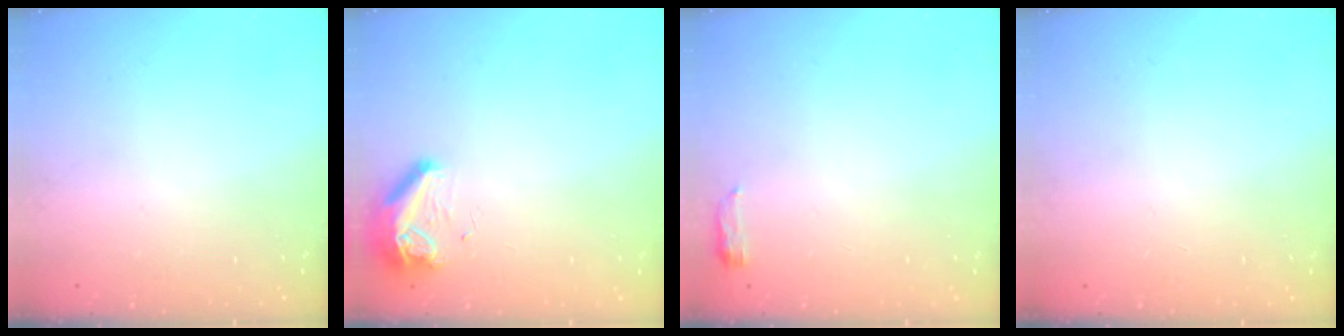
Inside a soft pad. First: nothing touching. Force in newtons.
{"total": 8.3, "press": 8.3, "slide": 0.9}
{"total": 3.7, "press": 3.5, "slide": 1.3}
{"total": 0.0}